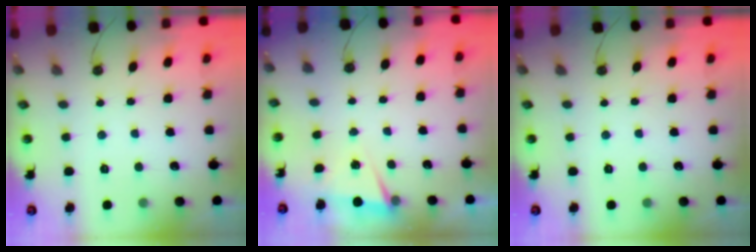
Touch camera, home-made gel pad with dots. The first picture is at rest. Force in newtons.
{"total": 2.3, "press": 2.0, "slide": 1.1}
{"total": 0.0}